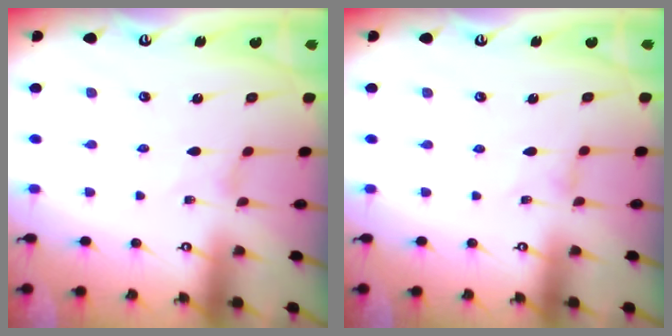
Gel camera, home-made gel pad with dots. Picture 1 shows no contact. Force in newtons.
{"total": 0.0}